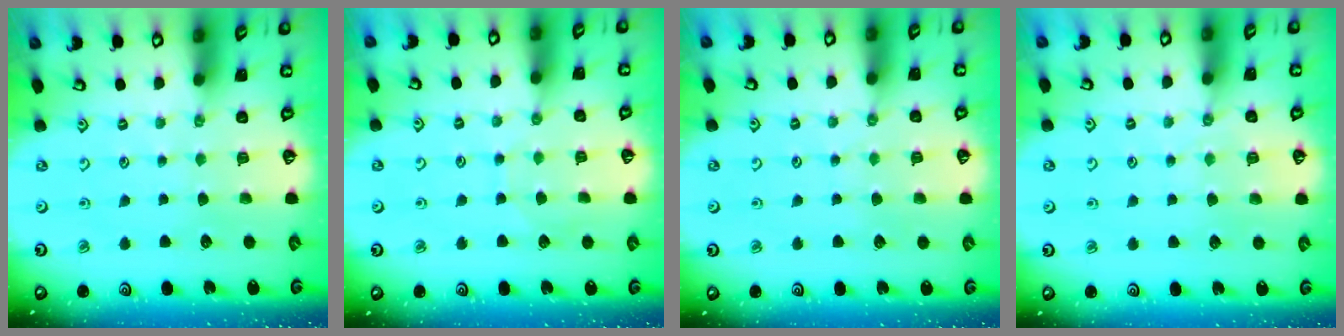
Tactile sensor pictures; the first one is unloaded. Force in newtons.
{"total": 3.8, "press": 3.8, "slide": 0.4}
{"total": 2.8, "press": 2.8, "slide": 0.5}
{"total": 2.8, "press": 2.8, "slide": 0.3}